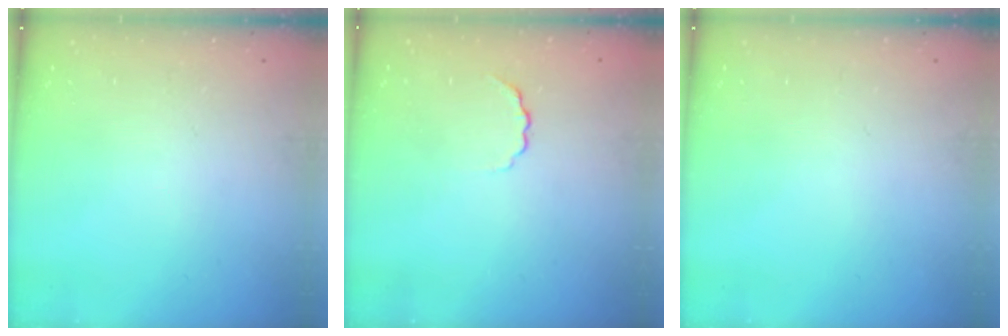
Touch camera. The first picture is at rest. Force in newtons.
{"total": 2.5, "press": 2.4, "slide": 0.6}
{"total": 0.0}